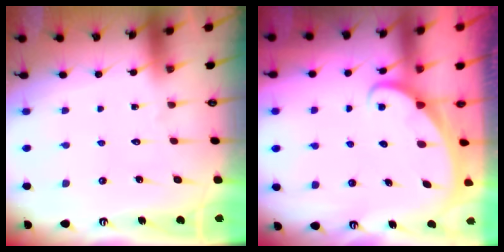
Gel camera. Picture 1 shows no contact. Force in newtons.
{"total": 1.8, "press": 1.8, "slide": 0.1}